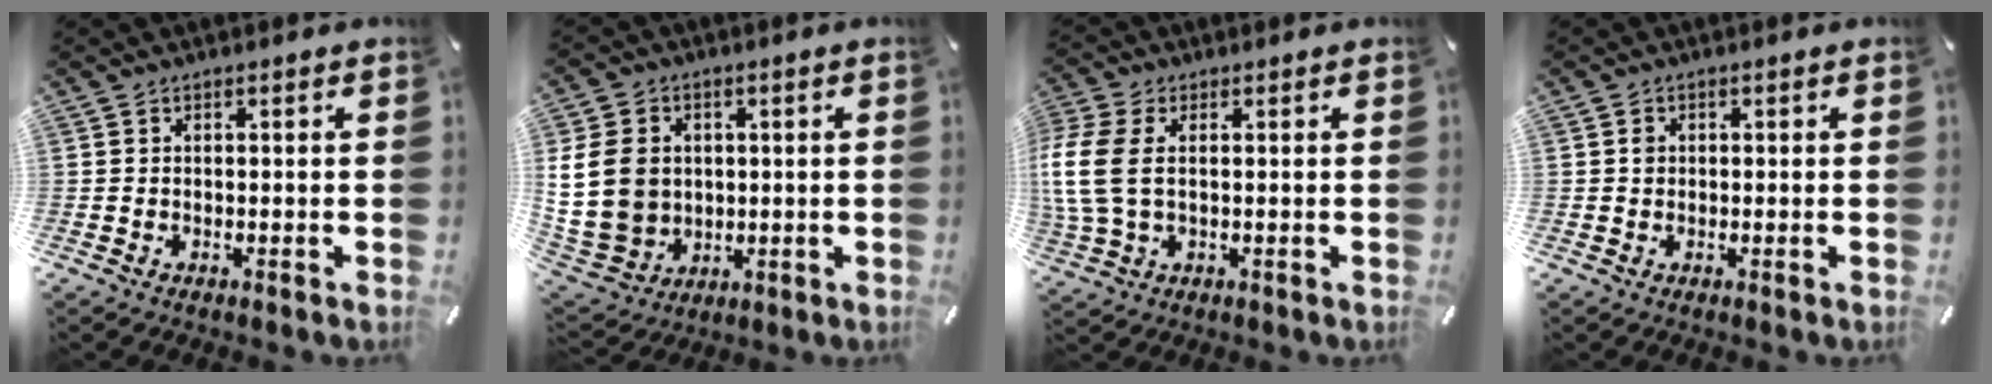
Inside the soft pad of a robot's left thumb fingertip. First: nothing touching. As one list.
[{"total": 13.7, "force": [2.0, 11.7, 6.9], "torque": [-0.164, -0.002, 0.036]}, {"total": 9.2, "force": [1.3, 5.7, 7.1], "torque": [-0.177, -0.004, 0.023]}, {"total": 1.0, "force": [0.1, 0.9, 0.4], "torque": [0.001, 0.001, -0.002]}]